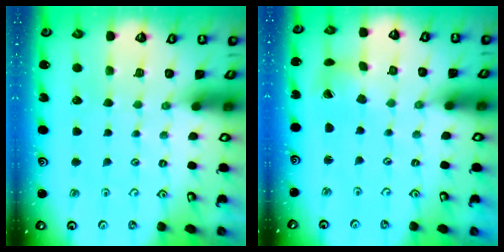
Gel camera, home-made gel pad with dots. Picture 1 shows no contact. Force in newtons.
{"total": 3.0, "press": 2.9, "slide": 0.5}